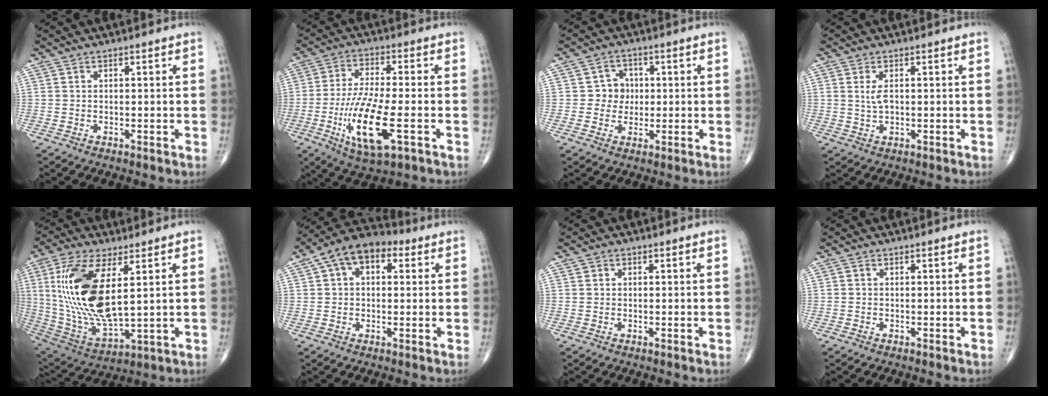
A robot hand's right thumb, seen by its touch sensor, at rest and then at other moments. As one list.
[{"total": 14.3, "force": [-4.3, 4.1, 13.0], "torque": [-0.263, 0.001, -0.072]}, {"total": 4.6, "force": [0.2, 4.4, 1.4], "torque": [0.014, 0.010, -0.003]}, {"total": 2.7, "force": [0.5, 1.3, 2.3], "torque": [-0.047, -0.004, 0.012]}, {"total": 20.5, "force": [4.4, 8.6, 18.0], "torque": [-0.374, -0.027, 0.094]}, {"total": 11.2, "force": [3.7, 6.9, 7.9], "torque": [-0.116, 0.029, 0.050]}, {"total": 0.9, "force": [0.2, 0.9, 0.3], "torque": [0.002, 0.001, 0.001]}, {"total": 0.0}]